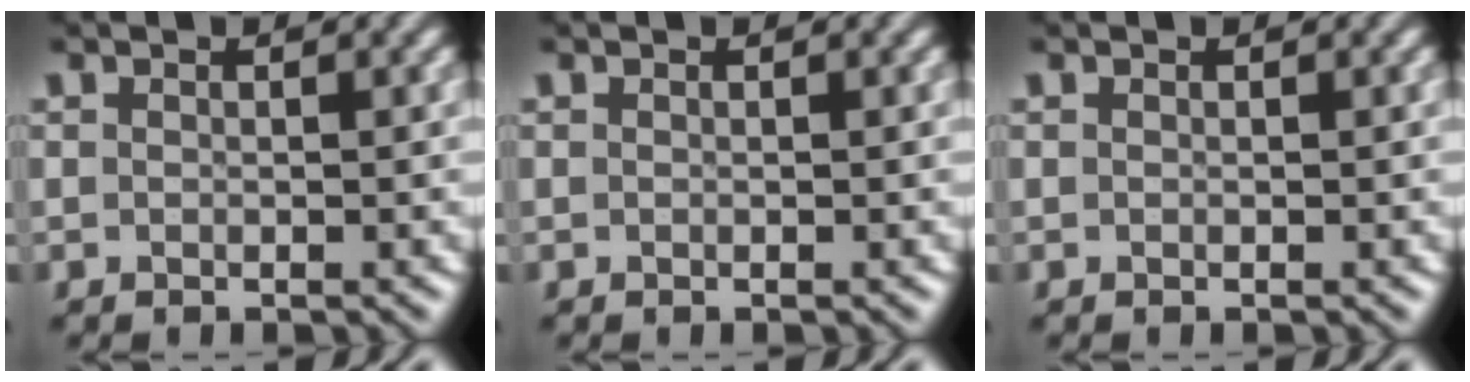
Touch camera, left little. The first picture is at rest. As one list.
[{"total": 0.0}, {"total": 0.0}]